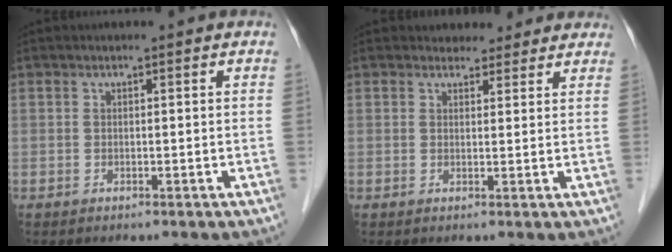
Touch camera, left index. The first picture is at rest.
{"total": 4.6, "force": [4.1, 2.2, 0.4], "torque": [0.006, 0.007, 0.041]}